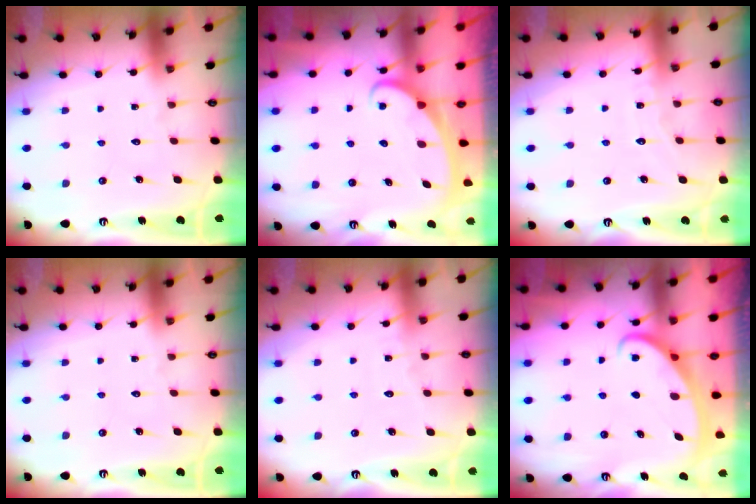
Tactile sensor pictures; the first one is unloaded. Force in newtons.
{"total": 2.6, "press": 2.6, "slide": 0.4}
{"total": 5.5, "press": 5.4, "slide": 0.6}
{"total": 0.0}
{"total": 2.8, "press": 2.8, "slide": 0.4}
{"total": 2.7, "press": 2.7, "slide": 0.4}